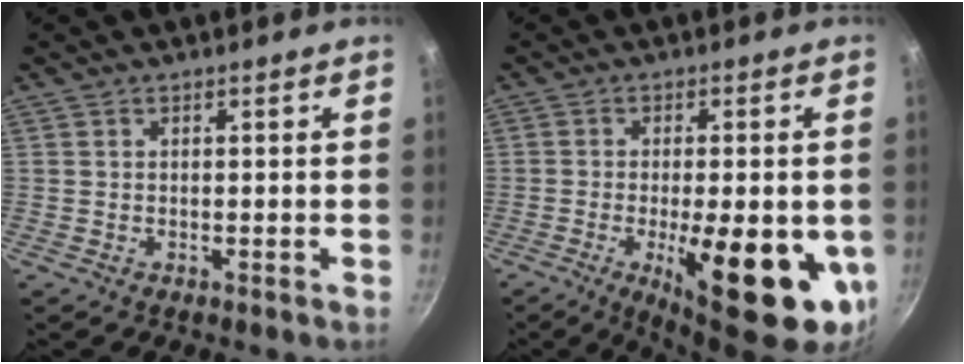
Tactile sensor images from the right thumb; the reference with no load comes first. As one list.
[{"total": 18.0, "force": [-4.6, 5.9, 16.4], "torque": [-0.211, -0.004, -0.056]}]